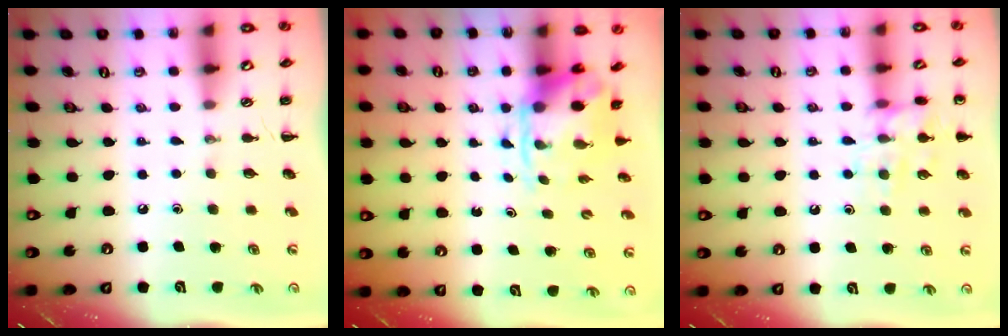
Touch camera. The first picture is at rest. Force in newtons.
{"total": 3.7, "press": 3.7, "slide": 0.8}
{"total": 12.6, "press": 12.5, "slide": 1.0}